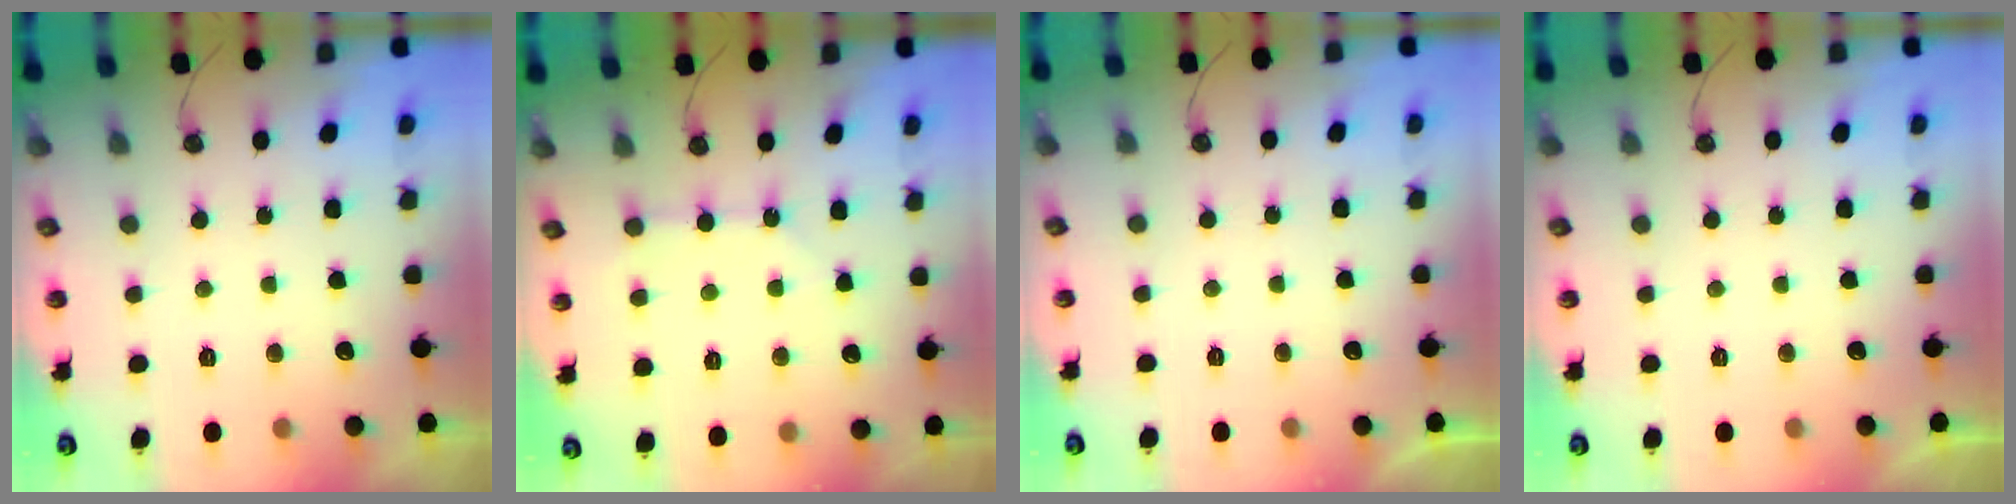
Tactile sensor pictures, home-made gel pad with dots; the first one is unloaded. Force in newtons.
{"total": 3.4, "press": 3.4, "slide": 0.3}
{"total": 0.0}
{"total": 0.0}